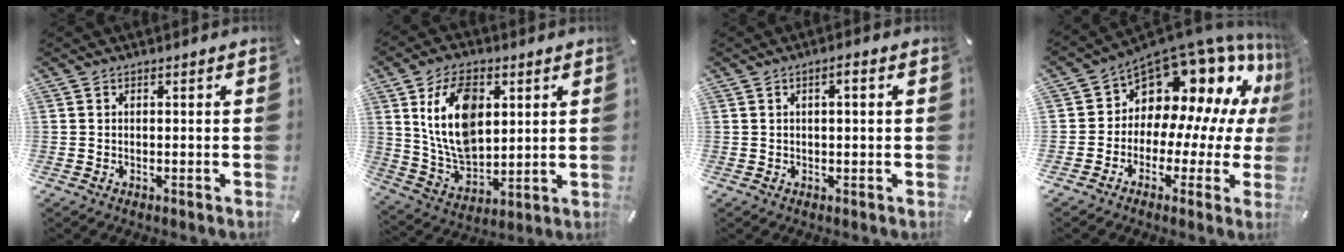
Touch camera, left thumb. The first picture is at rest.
{"total": 15.8, "force": [4.8, 10.0, 11.3], "torque": [-0.245, -0.002, 0.084]}
{"total": 1.9, "force": [0.3, 0.6, 1.8], "torque": [-0.034, 0.005, 0.004]}
{"total": 13.4, "force": [8.2, 8.6, 6.1], "torque": [-0.094, -0.094, 0.144]}